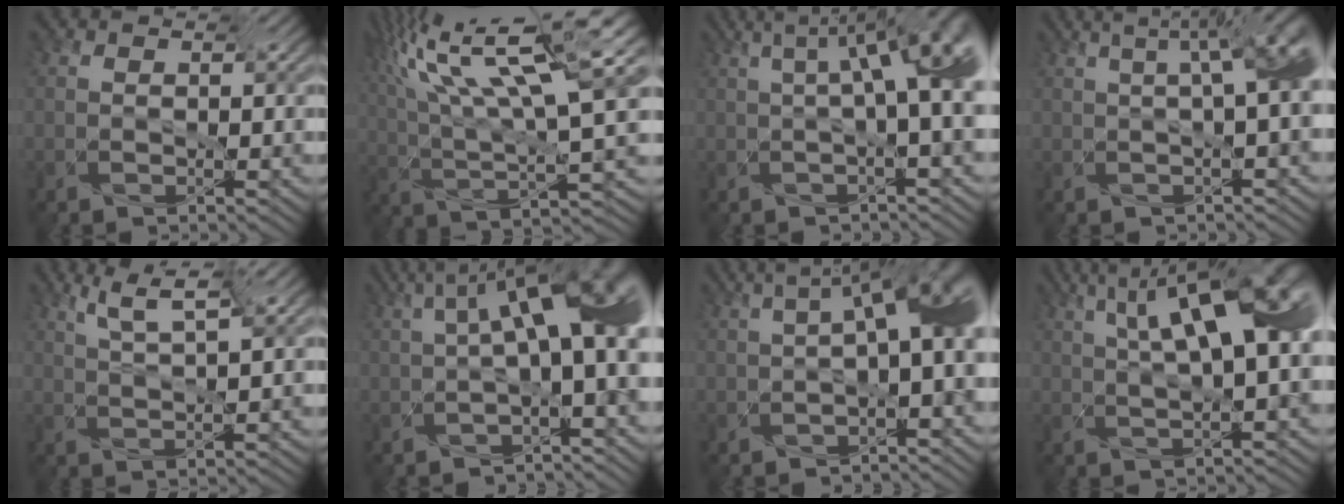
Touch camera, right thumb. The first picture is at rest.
{"total": 14.1, "force": [6.2, 4.8, 11.7], "torque": [-0.251, 0.024, 0.113]}
{"total": 12.6, "force": [3.0, 4.1, 11.5], "torque": [-0.136, 0.058, 0.039]}
{"total": 10.9, "force": [2.6, 3.7, 9.9], "torque": [-0.099, 0.060, 0.031]}
{"total": 5.4, "force": [3.5, 1.0, 4.1], "torque": [-0.079, 0.012, 0.057]}
{"total": 12.4, "force": [1.4, 4.3, 11.6], "torque": [-0.135, 0.043, 0.004]}
{"total": 11.6, "force": [1.2, 4.0, 10.8], "torque": [-0.124, 0.047, 0.002]}
{"total": 14.9, "force": [4.4, 5.7, 13.0], "torque": [-0.188, 0.055, 0.055]}